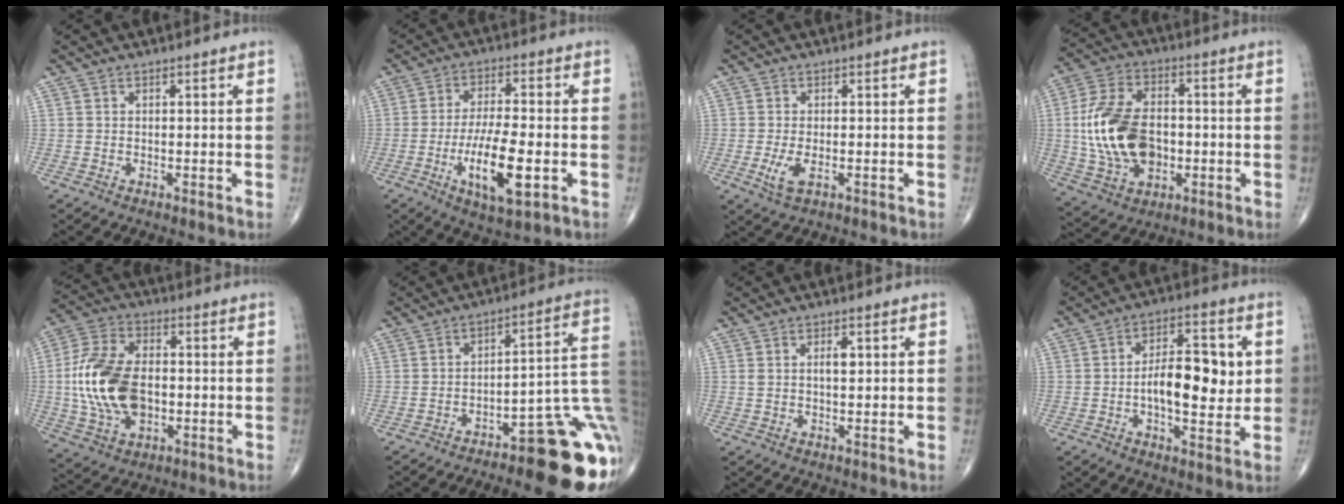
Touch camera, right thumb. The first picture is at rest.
{"total": 12.4, "force": [-3.7, 3.8, 11.2], "torque": [-0.201, 0.000, -0.062]}
{"total": 3.7, "force": [-1.1, 1.6, 3.2], "torque": [-0.068, -0.008, -0.019]}
{"total": 17.2, "force": [-1.1, 11.1, 13.1], "torque": [-0.238, 0.011, -0.012]}
{"total": 17.4, "force": [-1.1, 10.6, 13.7], "torque": [-0.264, 0.012, -0.017]}
{"total": 20.1, "force": [-9.3, 5.5, 16.9], "torque": [-0.135, 0.066, -0.123]}
{"total": 2.4, "force": [0.6, 1.0, 2.1], "torque": [-0.036, 0.000, 0.010]}
{"total": 13.2, "force": [0.5, 6.1, 11.7], "torque": [-0.155, 0.007, 0.005]}